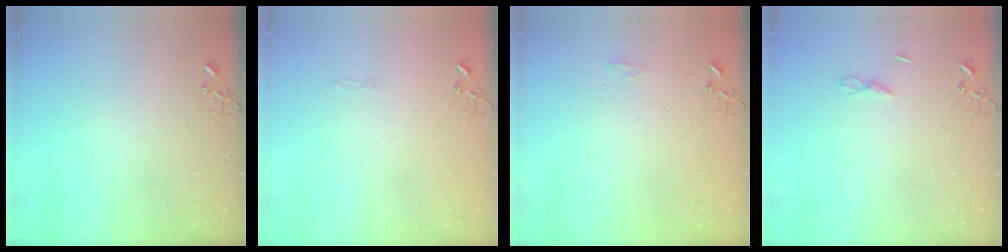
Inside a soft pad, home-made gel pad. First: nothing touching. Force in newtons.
{"total": 2.8, "press": 2.8, "slide": 0.4}
{"total": 6.0, "press": 5.9, "slide": 0.8}
{"total": 2.9, "press": 2.9, "slide": 0.3}